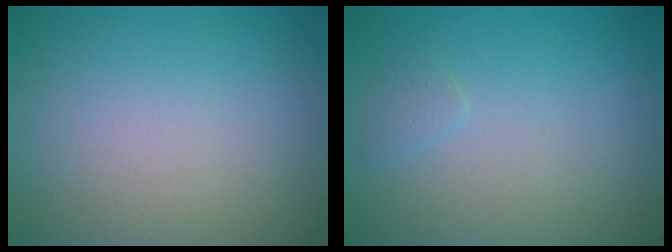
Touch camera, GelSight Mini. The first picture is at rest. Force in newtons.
{"total": 0.7, "press": 0.7, "slide": 0.1}